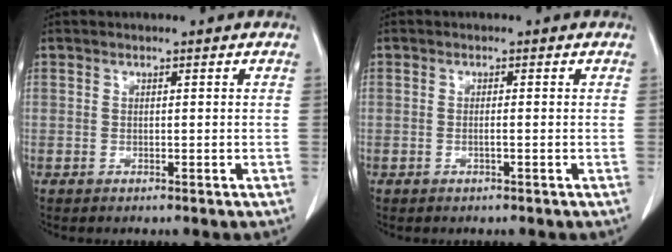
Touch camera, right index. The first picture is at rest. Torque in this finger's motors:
{"motor_torque": [-0.21, 0.08, 0.02, -0.01]}